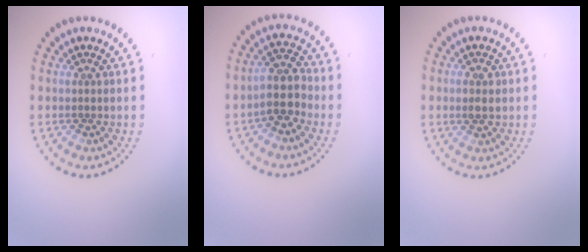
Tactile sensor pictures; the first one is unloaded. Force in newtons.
{"total": 3.5, "press": 3.2, "slide": 1.6}
{"total": 1.8, "press": 1.8, "slide": 0.2}